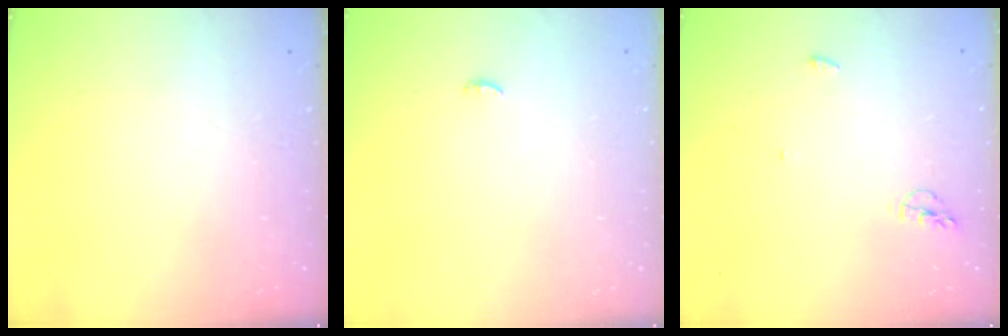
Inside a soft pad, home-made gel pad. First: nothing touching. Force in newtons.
{"total": 3.4, "press": 3.3, "slide": 1.0}
{"total": 4.3, "press": 4.1, "slide": 1.0}